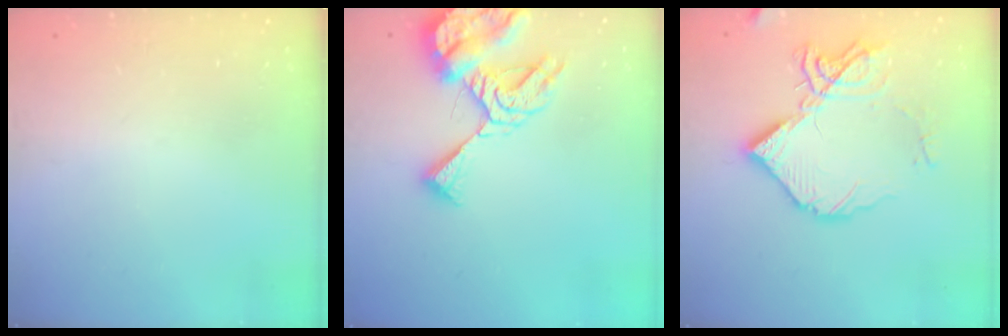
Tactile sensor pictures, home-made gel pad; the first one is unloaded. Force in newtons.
{"total": 12.1, "press": 12.0, "slide": 1.4}
{"total": 15.4, "press": 15.3, "slide": 1.2}